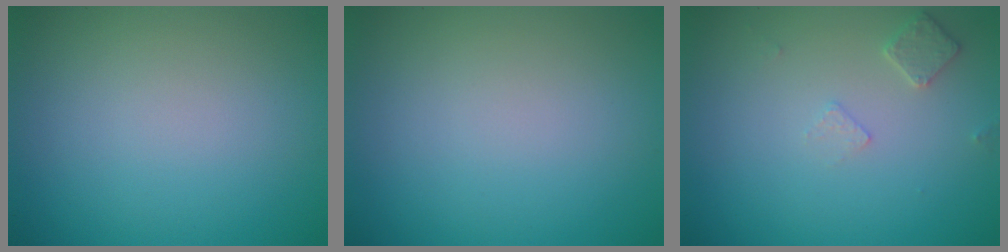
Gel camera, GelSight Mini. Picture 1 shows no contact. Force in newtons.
{"total": 0.0}
{"total": 1.5, "press": 1.4, "slide": 0.3}